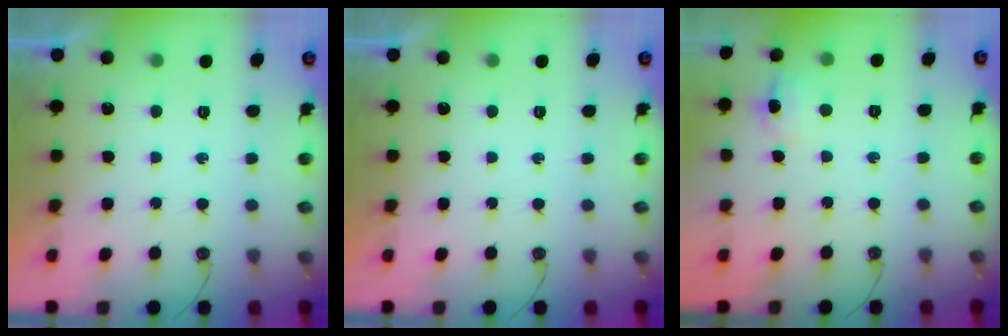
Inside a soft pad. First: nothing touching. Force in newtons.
{"total": 0.0}
{"total": 6.1, "press": 6.1, "slide": 0.7}